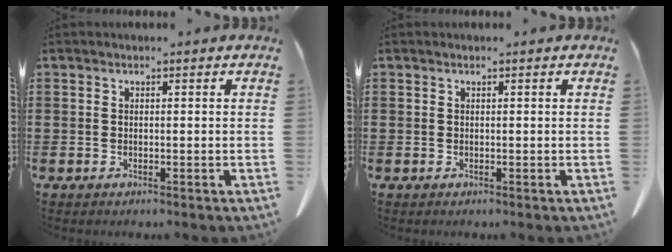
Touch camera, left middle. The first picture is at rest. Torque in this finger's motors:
{"motor_torque": [-0.12, 0.13, 0.01, 0.00]}